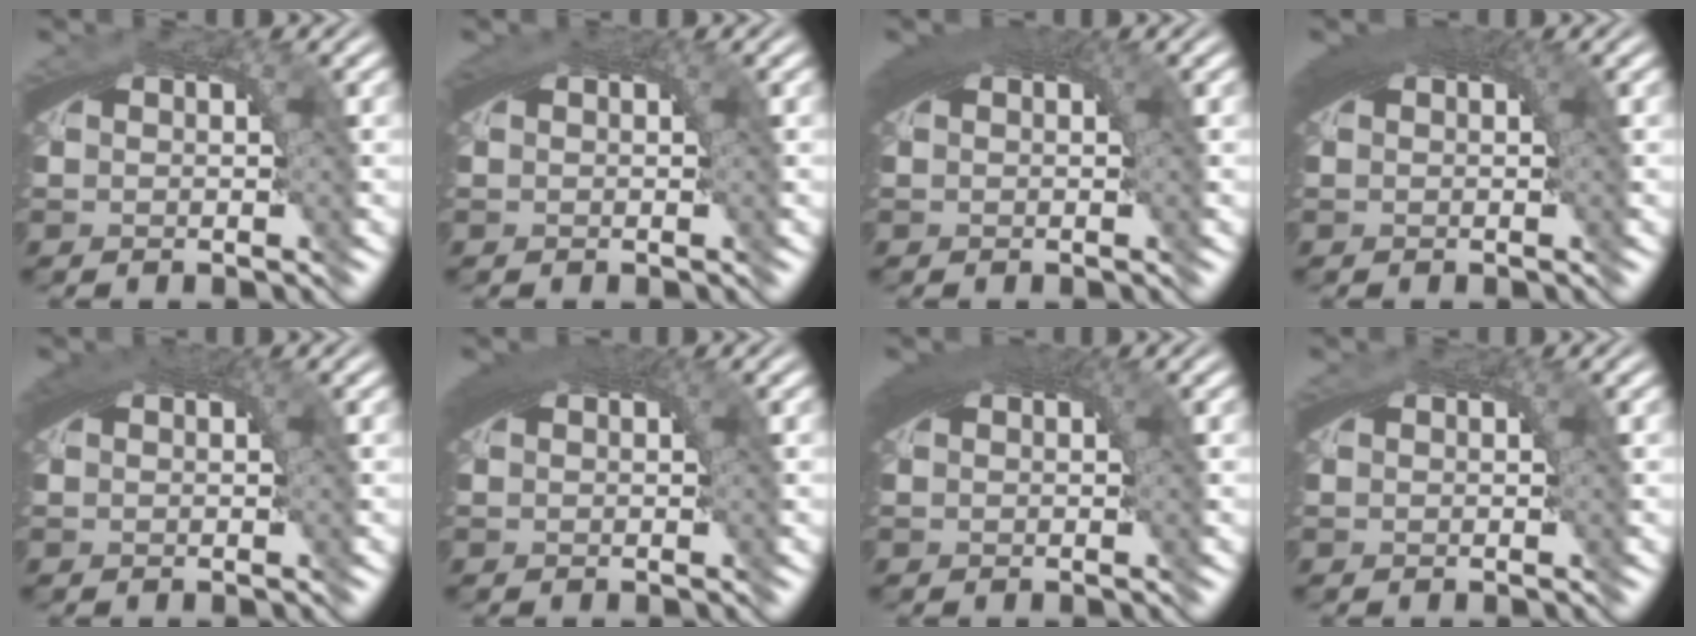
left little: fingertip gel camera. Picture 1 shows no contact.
{"total": 0.9, "force": [0.4, -0.1, 0.8], "torque": [-0.011, 0.003, 0.007]}
{"total": 2.6, "force": [1.0, 0.7, 2.3], "torque": [-0.029, 0.008, 0.013]}
{"total": 2.8, "force": [1.1, 0.8, 2.4], "torque": [-0.030, 0.009, 0.014]}
{"total": 1.5, "force": [0.6, 0.1, 1.3], "torque": [-0.017, 0.005, 0.010]}
{"total": 2.5, "force": [1.0, 0.6, 2.2], "torque": [-0.027, 0.008, 0.014]}
{"total": 2.8, "force": [1.0, 0.8, 2.4], "torque": [-0.030, 0.008, 0.014]}
{"total": 0.0}